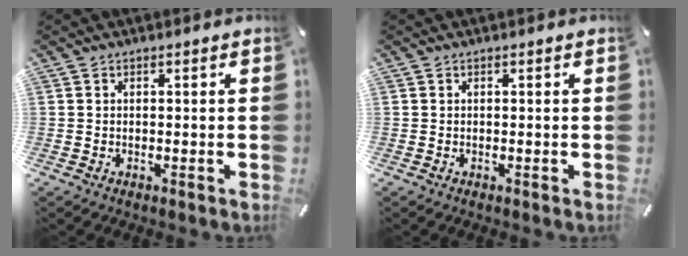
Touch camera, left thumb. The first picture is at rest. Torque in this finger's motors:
{"motor_torque": [-0.02, 0.01, -0.05, -0.03, 0.00]}